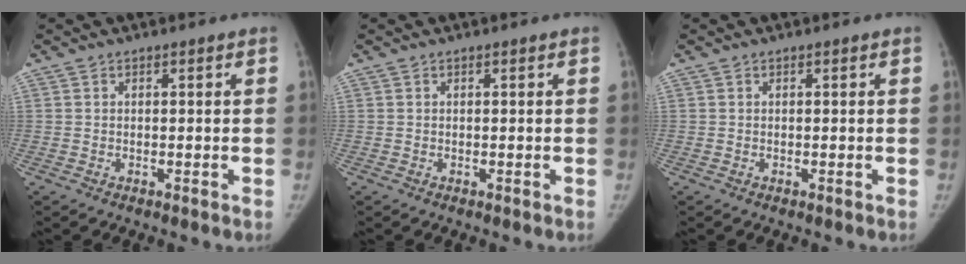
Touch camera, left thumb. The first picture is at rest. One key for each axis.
{"total": 0.0}
{"total": 0.0}